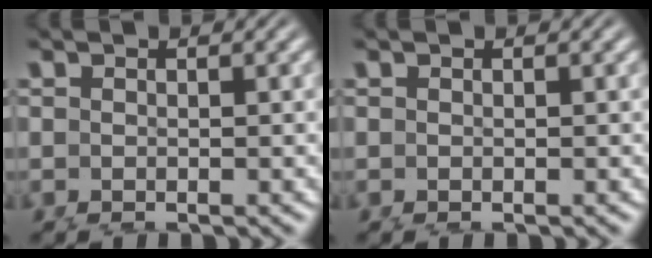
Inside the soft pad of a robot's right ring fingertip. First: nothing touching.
{"total": 0.0}